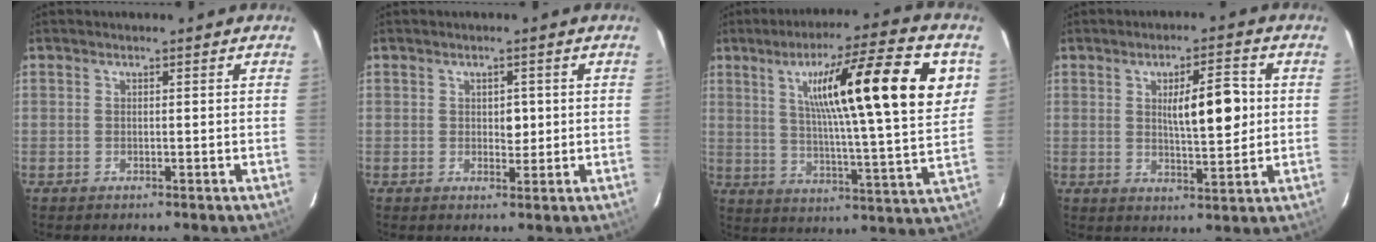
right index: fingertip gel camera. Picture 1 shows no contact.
{"total": 2.1, "force": [0.2, 1.4, 1.6], "torque": [-0.020, 0.000, 0.006]}
{"total": 21.9, "force": [7.2, 1.1, 20.7], "torque": [-0.309, 0.018, 0.103]}
{"total": 8.2, "force": [1.3, 1.9, 7.9], "torque": [-0.121, 0.005, 0.025]}